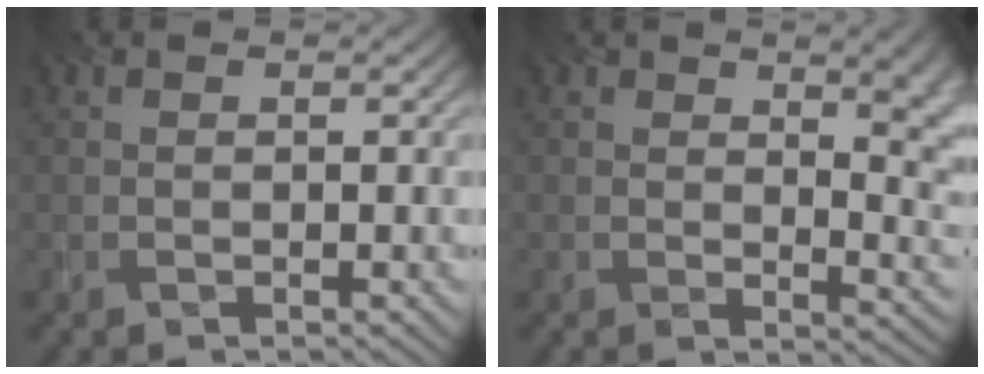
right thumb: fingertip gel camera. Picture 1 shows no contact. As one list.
[{"total": 8.3, "force": [3.0, 4.6, 6.2], "torque": [-0.064, -0.019, 0.060]}]